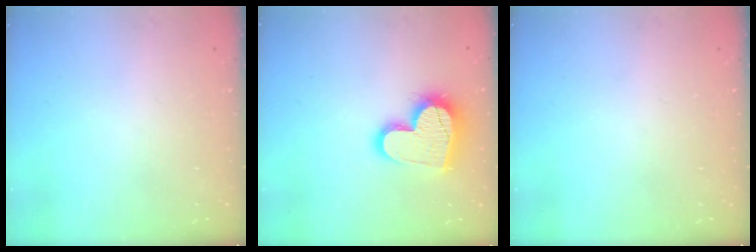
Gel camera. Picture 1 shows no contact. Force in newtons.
{"total": 16.5, "press": 16.5, "slide": 1.1}
{"total": 0.0}